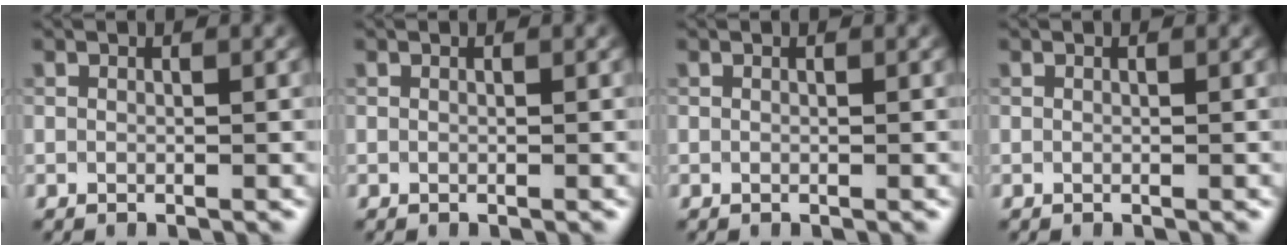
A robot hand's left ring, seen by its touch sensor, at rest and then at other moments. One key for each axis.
{"total": 0.0}
{"total": 0.0}
{"total": 0.0}